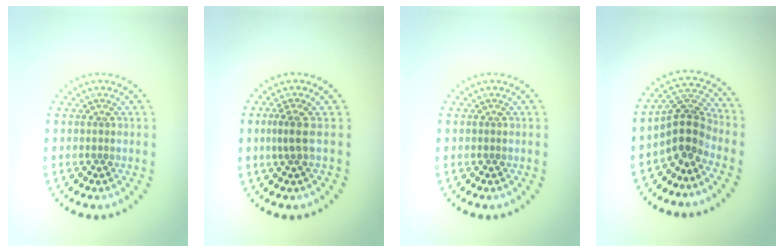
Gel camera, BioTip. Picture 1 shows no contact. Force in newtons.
{"total": 1.8, "press": 1.3, "slide": 1.2}
{"total": 0.0}
{"total": 3.7, "press": 2.7, "slide": 2.5}